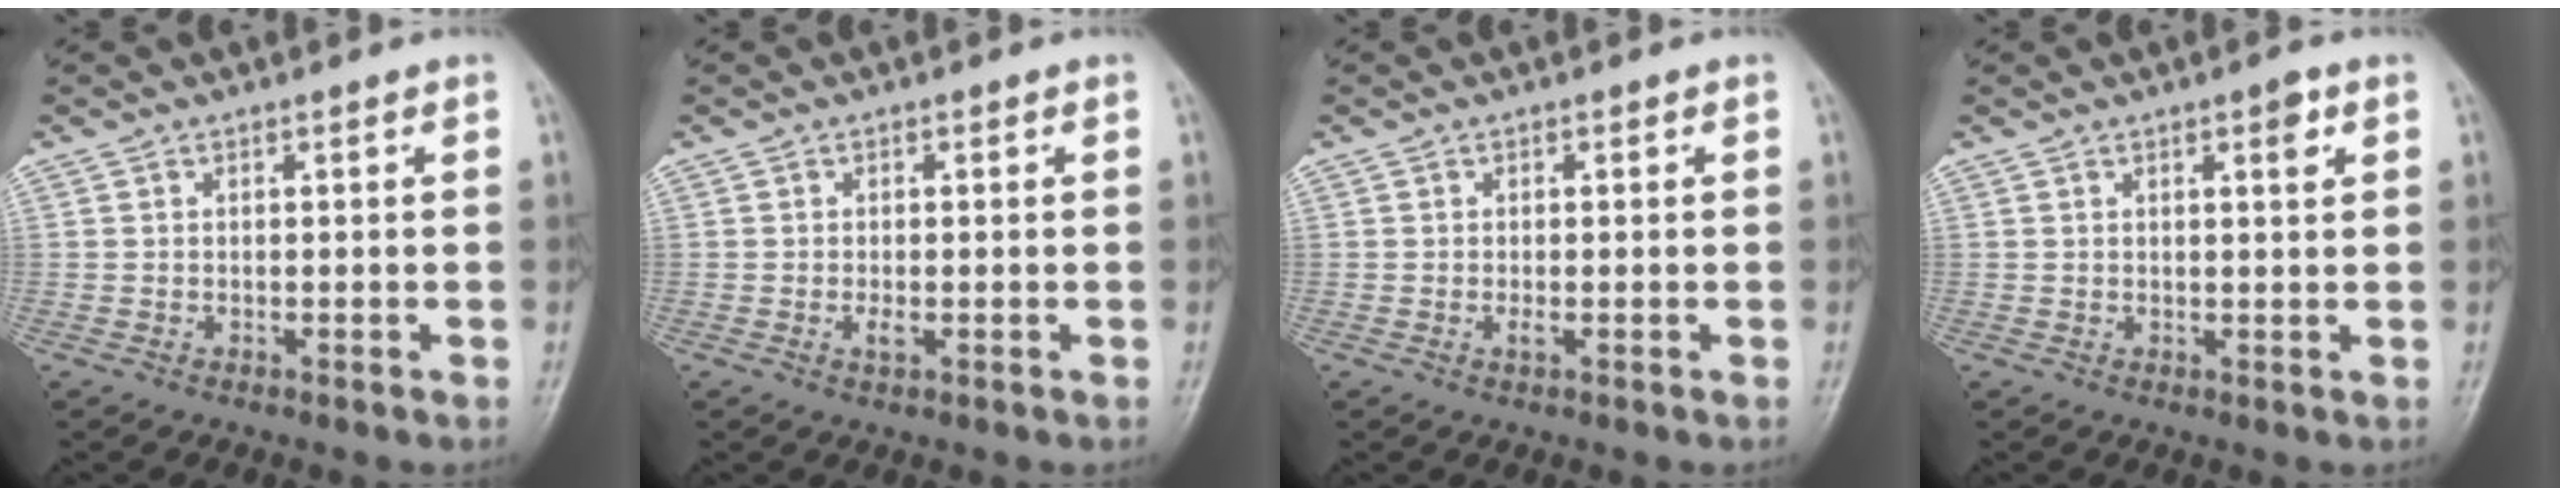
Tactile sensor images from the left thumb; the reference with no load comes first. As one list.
[{"total": 1.6, "force": [-0.3, 0.8, 1.4], "torque": [-0.026, -0.003, -0.008]}, {"total": 1.1, "force": [-0.2, 0.4, 1.0], "torque": [-0.018, -0.002, -0.005]}, {"total": 2.8, "force": [1.4, 0.8, 2.3], "torque": [-0.030, -0.005, 0.019]}]